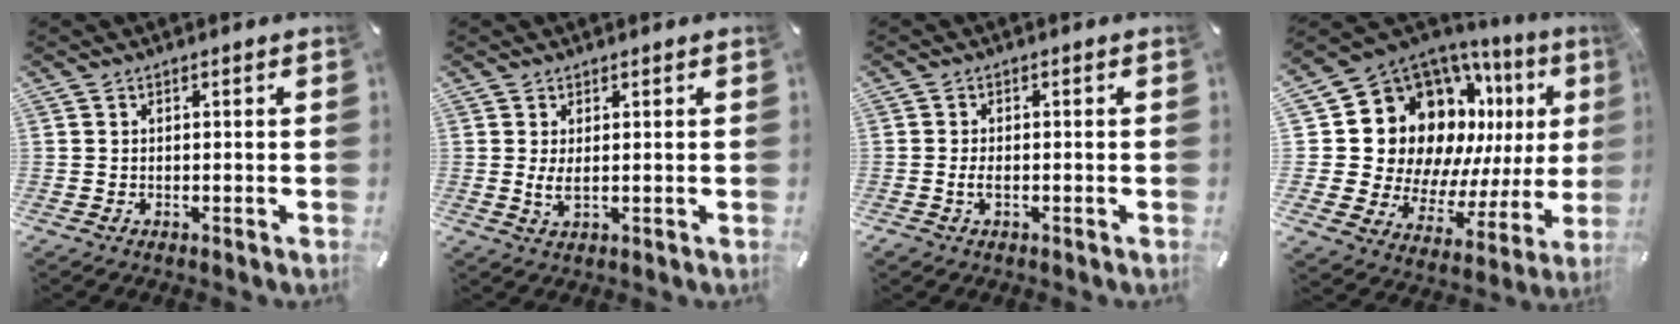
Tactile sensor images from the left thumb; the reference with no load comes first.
{"total": 3.2, "force": [0.6, 1.1, 3.0], "torque": [-0.058, -0.007, 0.008]}
{"total": 2.1, "force": [-0.6, 1.2, 1.6], "torque": [-0.036, -0.001, -0.012]}
{"total": 20.3, "force": [8.5, 15.1, 10.6], "torque": [-0.179, -0.084, 0.186]}